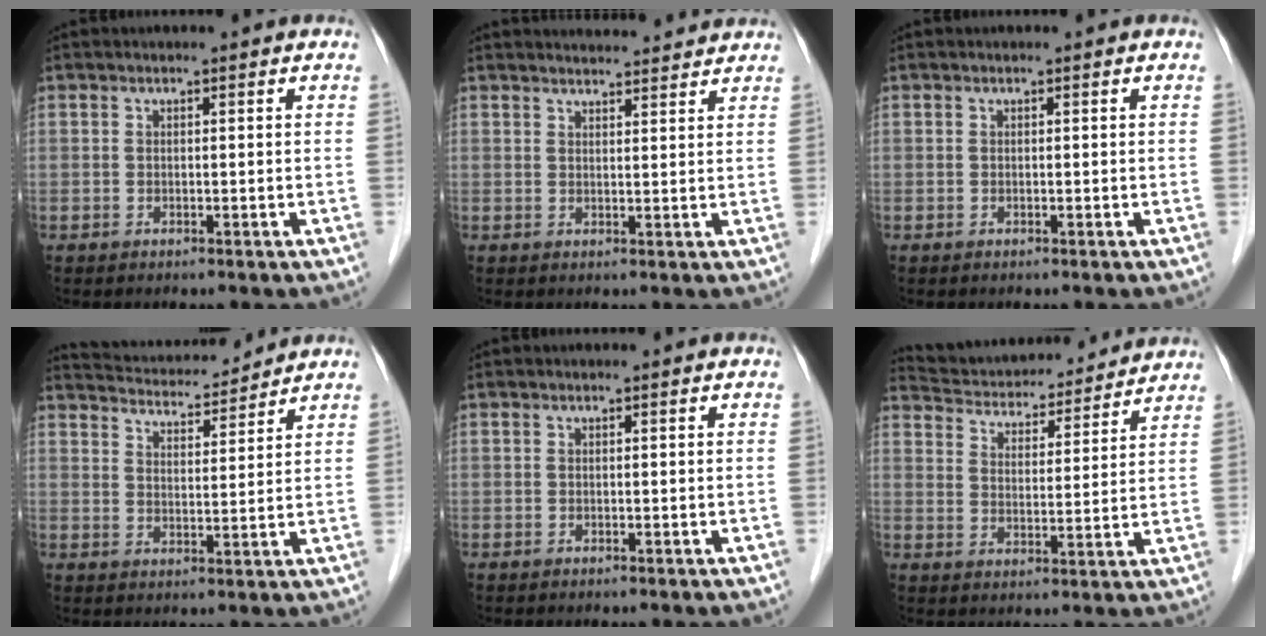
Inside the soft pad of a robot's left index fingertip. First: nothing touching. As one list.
[{"total": 7.6, "force": [7.4, 0.8, 1.3], "torque": [-0.017, 0.020, 0.086]}, {"total": 0.0}, {"total": 10.9, "force": [10.6, 1.1, 2.4], "torque": [-0.048, 0.015, 0.168]}, {"total": 0.0}, {"total": 17.0, "force": [16.2, 3.5, 4.0], "torque": [-0.066, 0.021, 0.237]}]